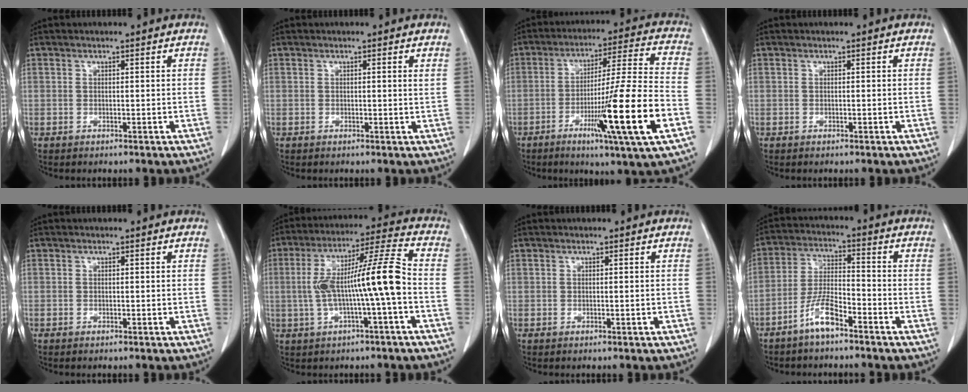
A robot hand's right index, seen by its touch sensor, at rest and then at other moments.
{"total": 0.7, "force": [0.4, -0.1, 0.6], "torque": [-0.008, 0.000, 0.003]}
{"total": 17.2, "force": [-6.1, -1.4, 16.0], "torque": [-0.272, -0.019, -0.103]}
{"total": 0.0}
{"total": 0.0}
{"total": 12.6, "force": [-1.5, 0.1, 12.5], "torque": [-0.227, 0.028, -0.028]}
{"total": 0.0}
{"total": 6.5, "force": [-4.4, 1.2, 4.6], "torque": [-0.099, 0.001, -0.088]}